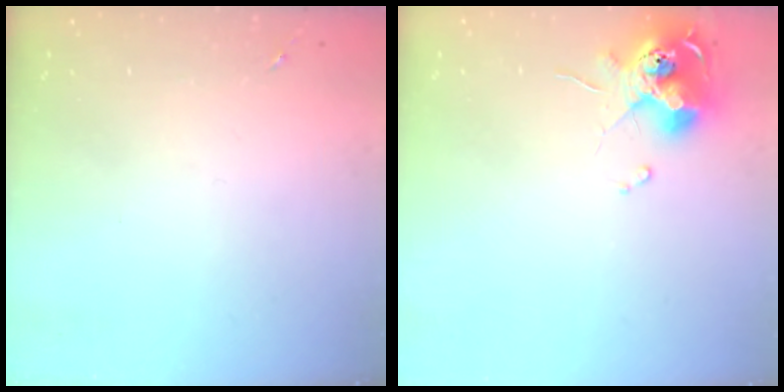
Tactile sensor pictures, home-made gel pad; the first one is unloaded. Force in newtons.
{"total": 13.5, "press": 13.4, "slide": 1.2}